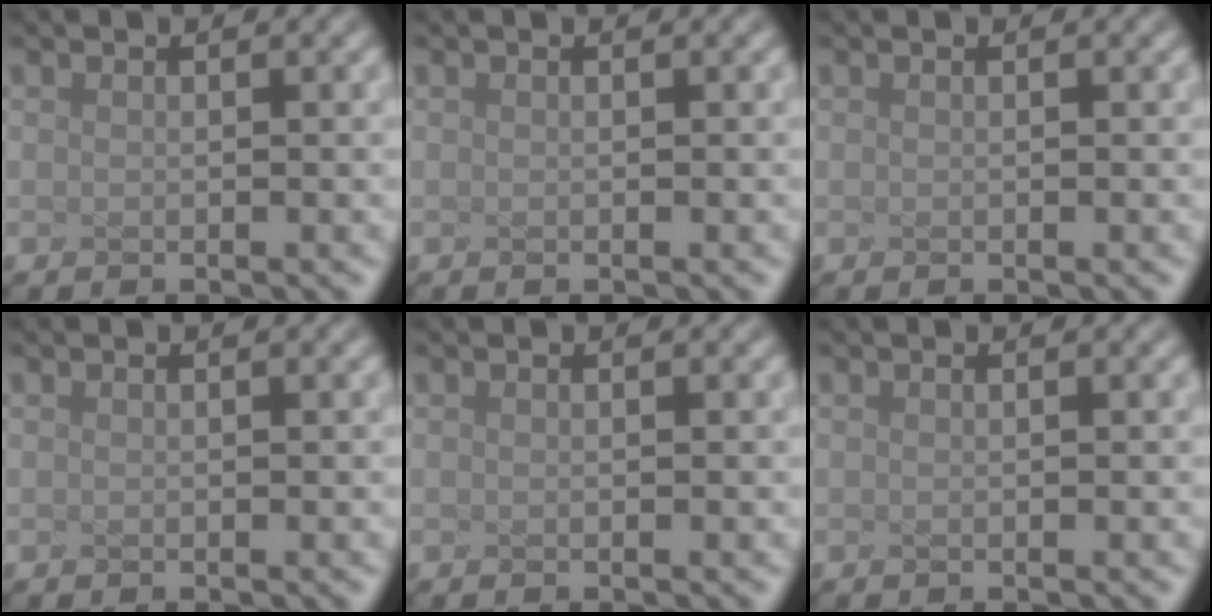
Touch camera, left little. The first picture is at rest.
{"total": 0.0}
{"total": 0.0}
{"total": 0.0}
{"total": 0.0}
{"total": 0.0}